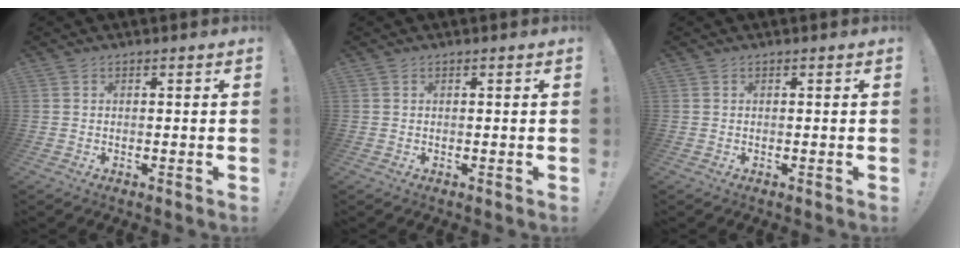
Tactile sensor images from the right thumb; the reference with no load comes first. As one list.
[{"total": 0.0}, {"total": 0.0}]